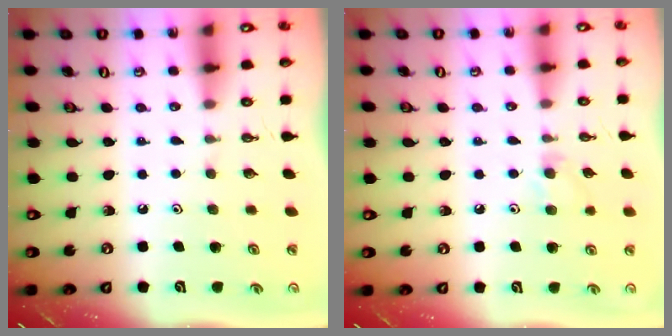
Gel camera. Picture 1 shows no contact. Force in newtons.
{"total": 4.4, "press": 4.4, "slide": 0.6}